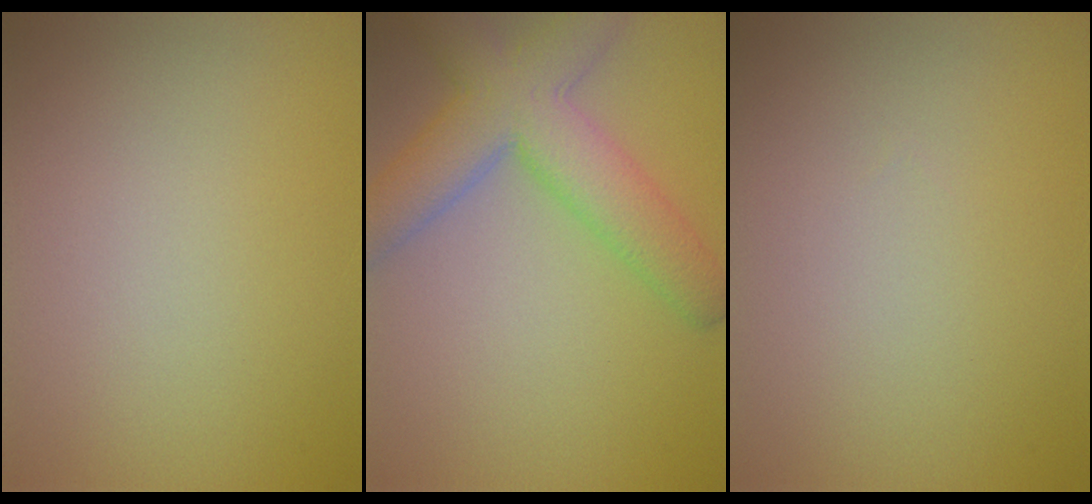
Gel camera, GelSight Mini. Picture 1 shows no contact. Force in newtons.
{"total": 7.3, "press": 7.3, "slide": 0.4}
{"total": 0.0}